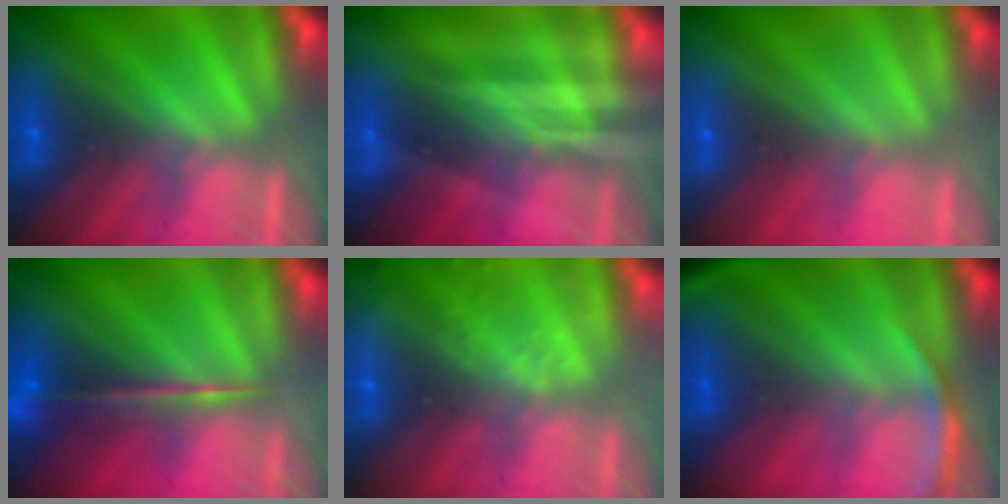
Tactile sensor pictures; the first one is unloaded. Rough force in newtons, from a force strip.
{"total": 2.1}
{"total": 2.8}
{"total": 5.8}
{"total": 2.4}
{"total": 2.6}